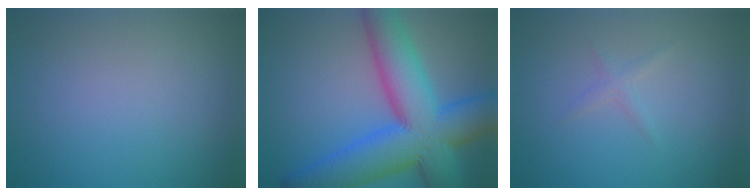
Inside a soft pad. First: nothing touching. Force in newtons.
{"total": 12.7, "press": 12.7, "slide": 0.4}
{"total": 1.0, "press": 1.0, "slide": 0.1}